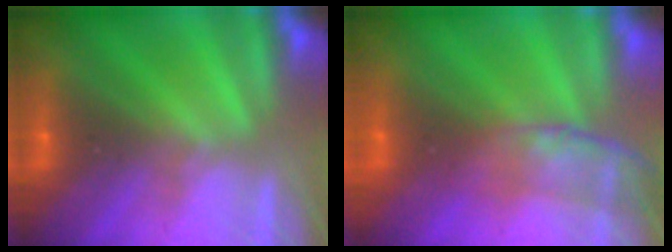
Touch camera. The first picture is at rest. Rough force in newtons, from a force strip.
{"total": 3.1}